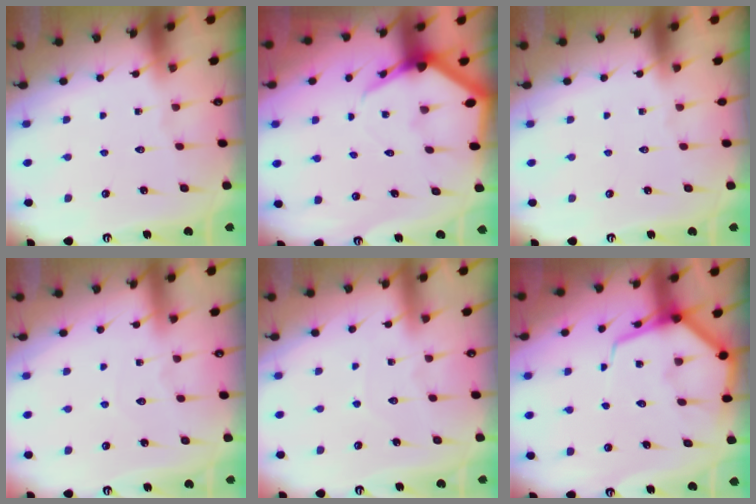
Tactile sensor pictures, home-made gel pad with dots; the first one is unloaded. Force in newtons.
{"total": 5.0, "press": 5.0, "slide": 0.6}
{"total": 0.0}
{"total": 2.7, "press": 2.7, "slide": 0.4}
{"total": 2.6, "press": 2.6, "slide": 0.3}
{"total": 8.3, "press": 8.3, "slide": 0.9}